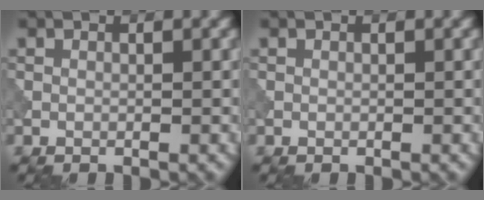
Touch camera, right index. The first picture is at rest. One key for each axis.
{"total": 0.0}